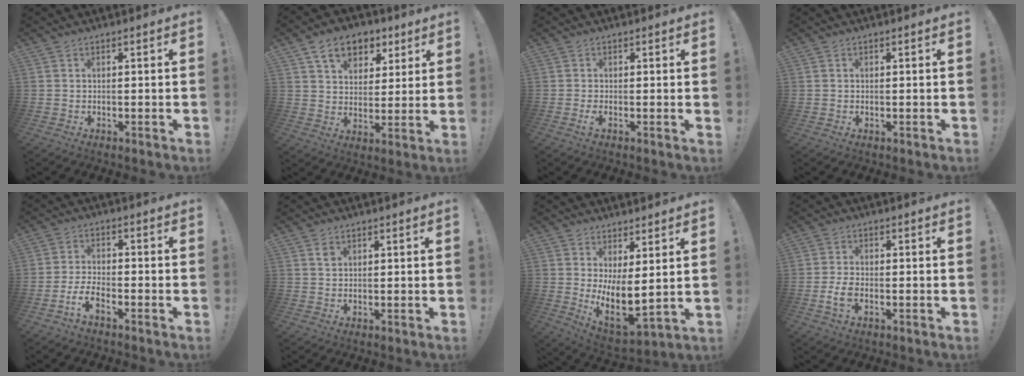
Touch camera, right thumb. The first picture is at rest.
{"total": 12.0, "force": [6.8, 8.2, 5.5], "torque": [-0.081, -0.028, 0.129]}
{"total": 1.8, "force": [-0.2, 0.1, 1.8], "torque": [-0.028, -0.005, -0.004]}
{"total": 0.0}
{"total": 5.7, "force": [-3.7, 1.7, 3.9], "torque": [-0.091, 0.002, -0.069]}
{"total": 1.5, "force": [0.9, 1.0, 0.5], "torque": [0.001, -0.005, 0.016]}
{"total": 9.1, "force": [2.9, 3.4, 7.9], "torque": [-0.119, -0.059, 0.059]}
{"total": 4.2, "force": [-1.7, 2.1, 3.3], "torque": [-0.076, 0.001, -0.029]}